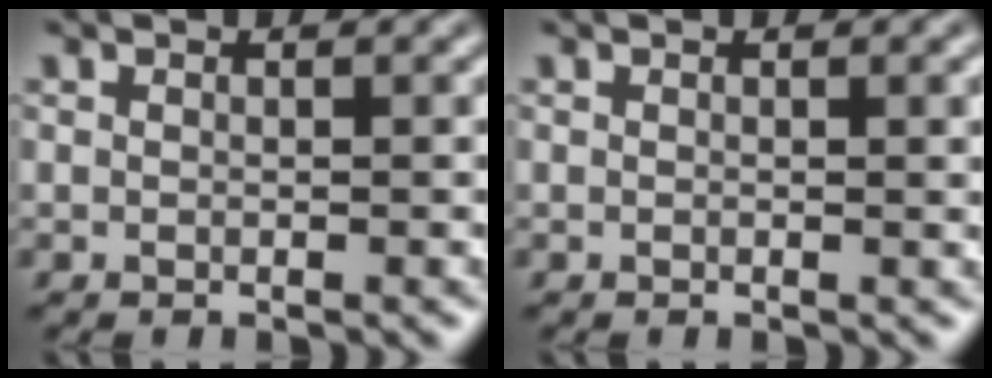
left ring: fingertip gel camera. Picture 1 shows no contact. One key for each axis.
{"total": 1.1, "fx": 0.2, "fy": 0.2, "fz": 1.0, "tx": -0.013, "ty": 0.000, "tz": 0.001}